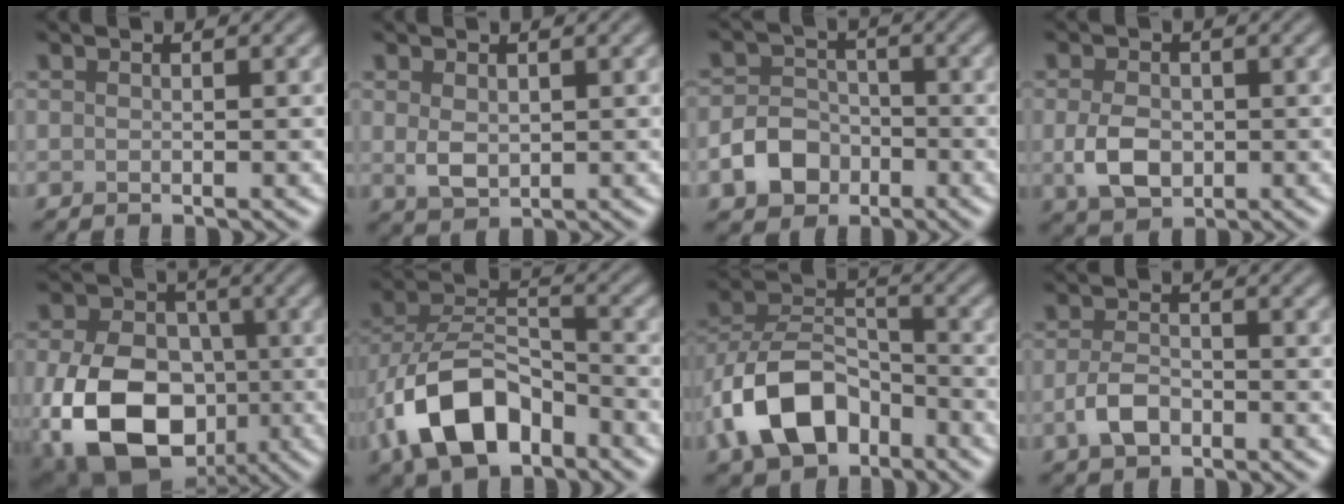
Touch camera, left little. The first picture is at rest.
{"total": 2.3, "force": [0.4, 1.5, 1.7], "torque": [-0.036, -0.002, 0.012]}
{"total": 4.2, "force": [-1.9, 3.2, 1.9], "torque": [-0.034, 0.000, -0.039]}
{"total": 3.8, "force": [-0.5, 2.7, 2.7], "torque": [-0.057, -0.005, -0.011]}
{"total": 15.1, "force": [-4.2, 10.8, 9.6], "torque": [-0.171, -0.036, -0.068]}
{"total": 9.3, "force": [-4.6, 5.1, 6.2], "torque": [-0.127, 0.009, -0.092]}
{"total": 9.1, "force": [-4.5, 5.6, 5.5], "torque": [-0.107, 0.007, -0.093]}
{"total": 2.8, "force": [-1.2, 1.7, 1.9], "torque": [-0.040, 0.000, -0.028]}